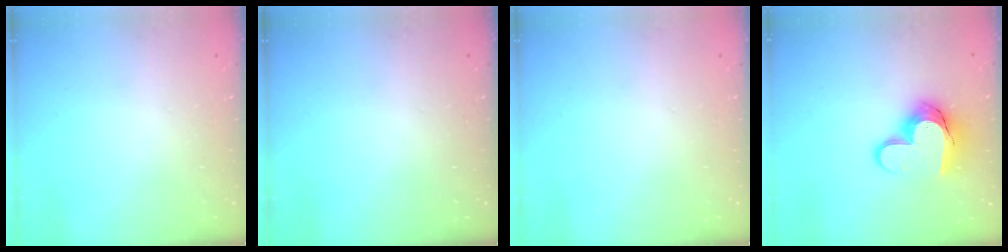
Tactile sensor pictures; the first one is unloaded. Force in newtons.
{"total": 0.0}
{"total": 0.0}
{"total": 13.6, "press": 13.6, "slide": 1.1}